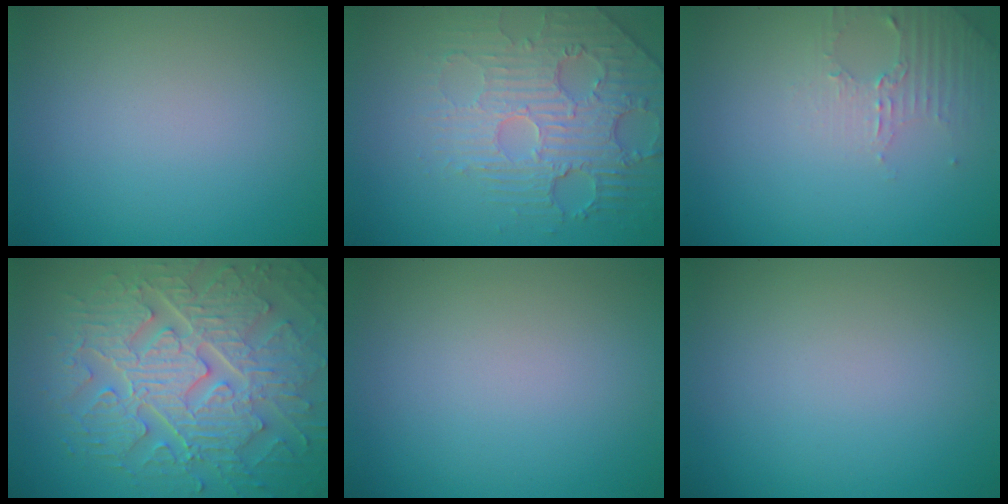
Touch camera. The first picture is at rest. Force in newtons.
{"total": 4.3, "press": 4.0, "slide": 1.6}
{"total": 2.2, "press": 2.1, "slide": 0.6}
{"total": 9.3, "press": 6.9, "slide": 6.3}
{"total": 0.0}
{"total": 0.0}